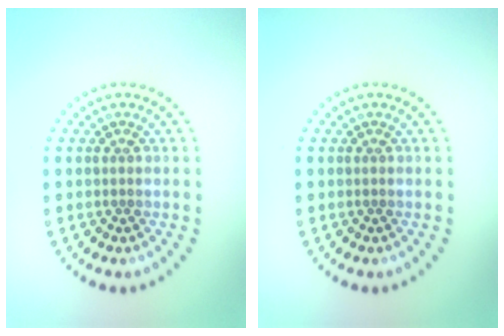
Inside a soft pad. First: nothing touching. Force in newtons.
{"total": 0.0}